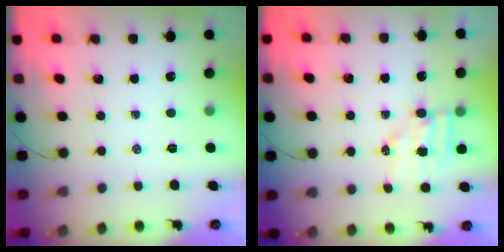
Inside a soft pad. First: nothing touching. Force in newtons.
{"total": 5.2, "press": 5.2, "slide": 0.5}